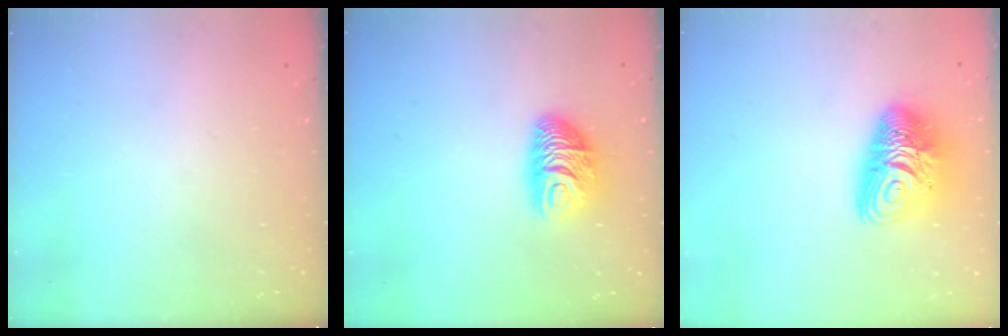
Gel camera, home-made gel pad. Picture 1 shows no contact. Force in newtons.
{"total": 9.5, "press": 9.4, "slide": 0.7}
{"total": 12.7, "press": 12.6, "slide": 1.3}